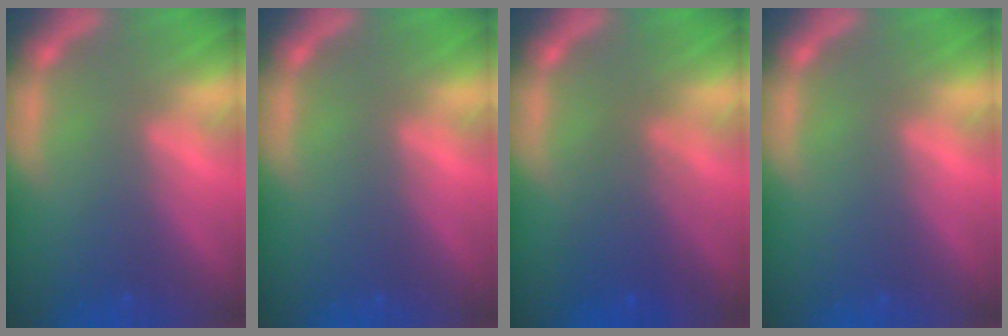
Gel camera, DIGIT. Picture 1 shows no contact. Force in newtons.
{"total": 0.0}
{"total": 4.1}
{"total": 0.0}